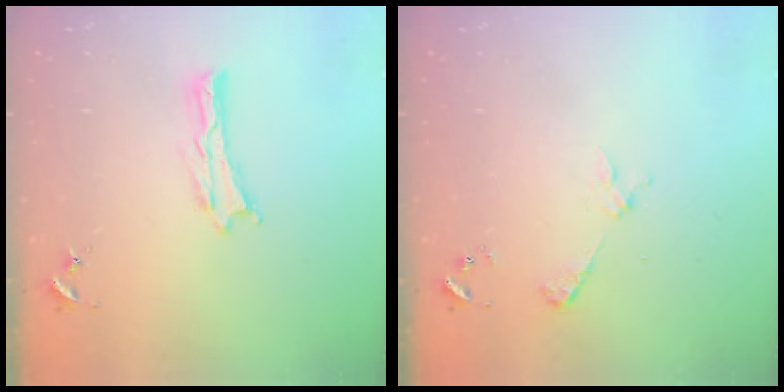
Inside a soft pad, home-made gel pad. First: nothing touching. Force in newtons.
{"total": 2.2, "press": 2.2, "slide": 0.2}